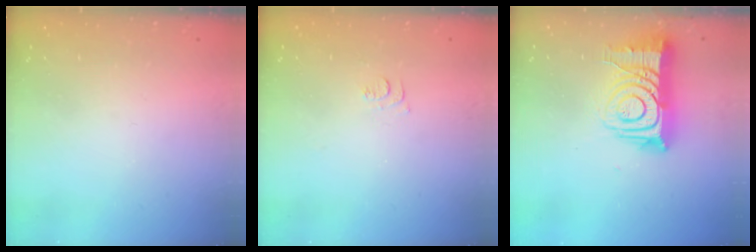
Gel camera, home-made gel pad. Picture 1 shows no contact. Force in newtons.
{"total": 4.5, "press": 4.5, "slide": 0.7}
{"total": 14.2, "press": 14.2, "slide": 1.2}